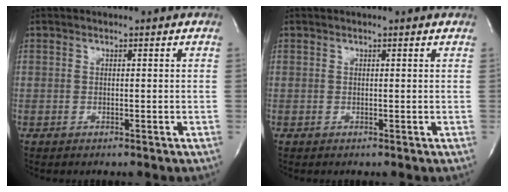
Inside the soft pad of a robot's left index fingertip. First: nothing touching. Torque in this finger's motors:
{"motor_torque": [0.20, -0.02, -0.03, -0.02]}